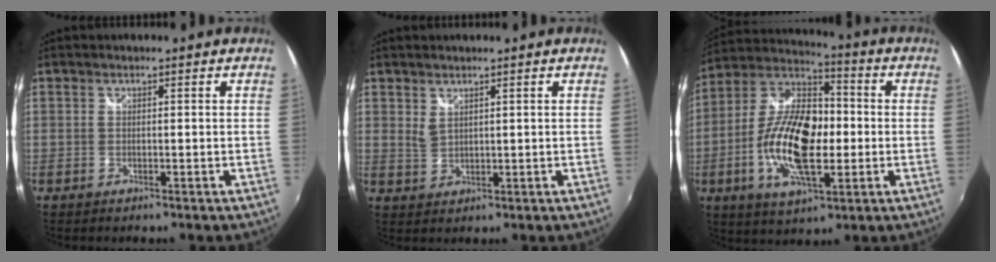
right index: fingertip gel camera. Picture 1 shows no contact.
{"total": 2.1, "force": [1.7, 0.8, 1.1], "torque": [-0.019, -0.003, 0.032]}
{"total": 18.1, "force": [-3.0, 8.2, 15.9], "torque": [-0.311, 0.000, -0.060]}